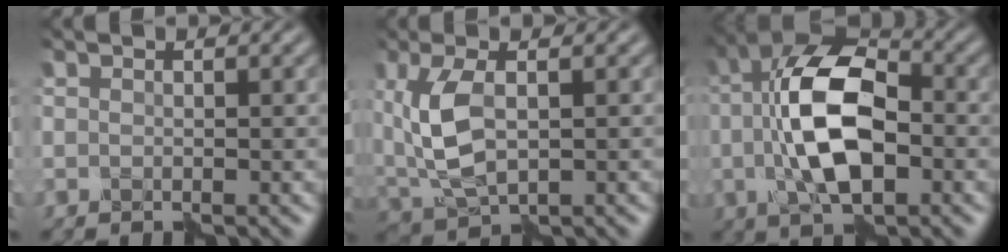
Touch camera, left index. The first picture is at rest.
{"total": 5.9, "force": [0.9, 3.0, 5.1], "torque": [-0.121, 0.002, 0.018]}
{"total": 10.1, "force": [-0.2, 4.8, 8.9], "torque": [-0.167, 0.016, -0.011]}